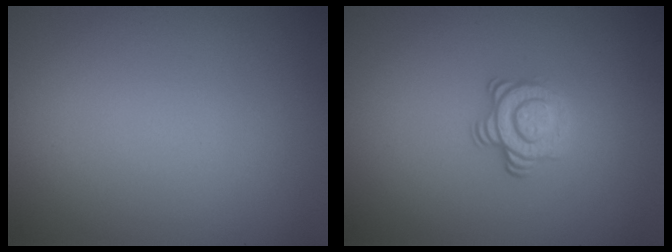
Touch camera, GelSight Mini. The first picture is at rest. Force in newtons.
{"total": 3.6, "press": 2.4, "slide": 2.7}